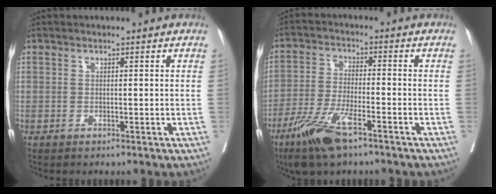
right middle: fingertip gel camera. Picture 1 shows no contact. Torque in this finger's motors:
{"motor_torque": [1.15, -0.99, 0.51, 0.18]}